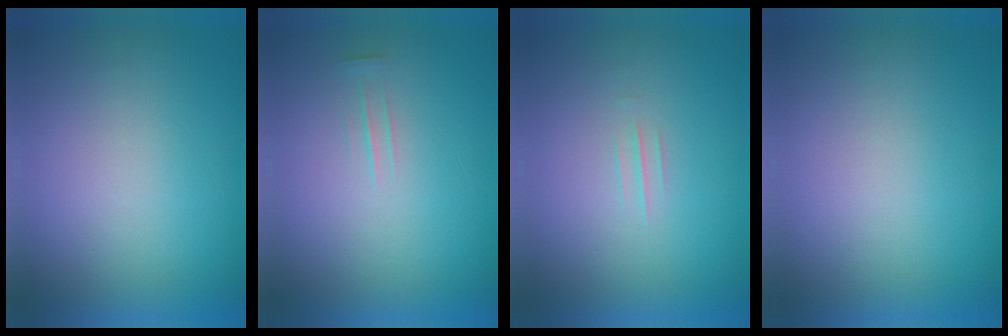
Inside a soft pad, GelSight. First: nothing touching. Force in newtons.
{"total": 1.4}
{"total": 1.2}
{"total": 0.0}